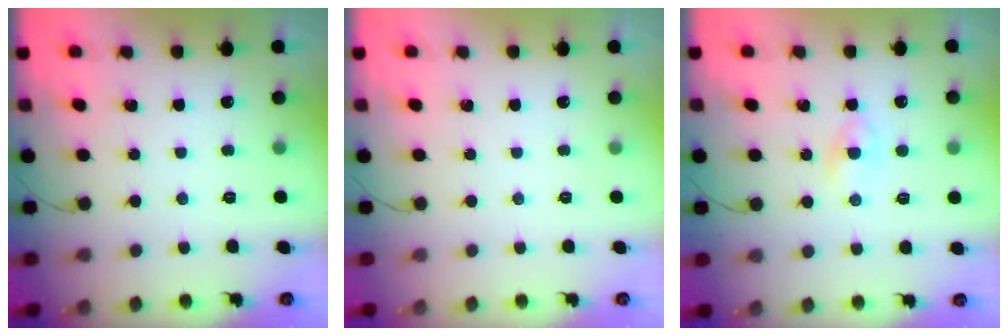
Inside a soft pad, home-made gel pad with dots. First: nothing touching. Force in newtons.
{"total": 0.0}
{"total": 2.7, "press": 2.4, "slide": 1.1}